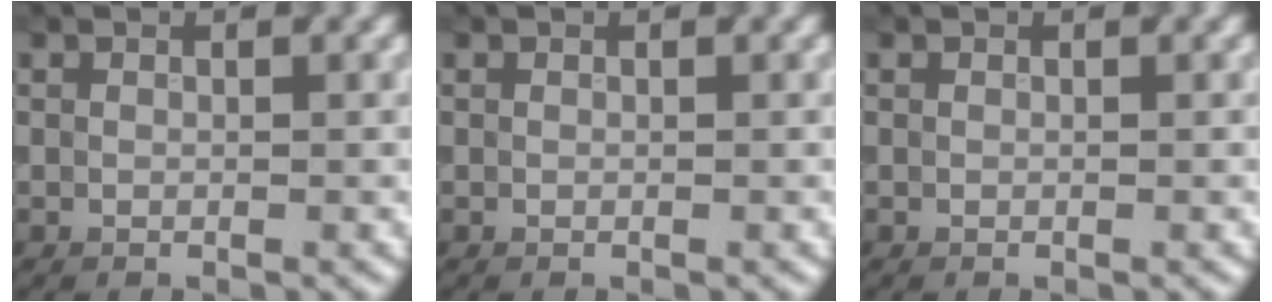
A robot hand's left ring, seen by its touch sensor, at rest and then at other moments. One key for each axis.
{"total": 0.0}
{"total": 0.0}